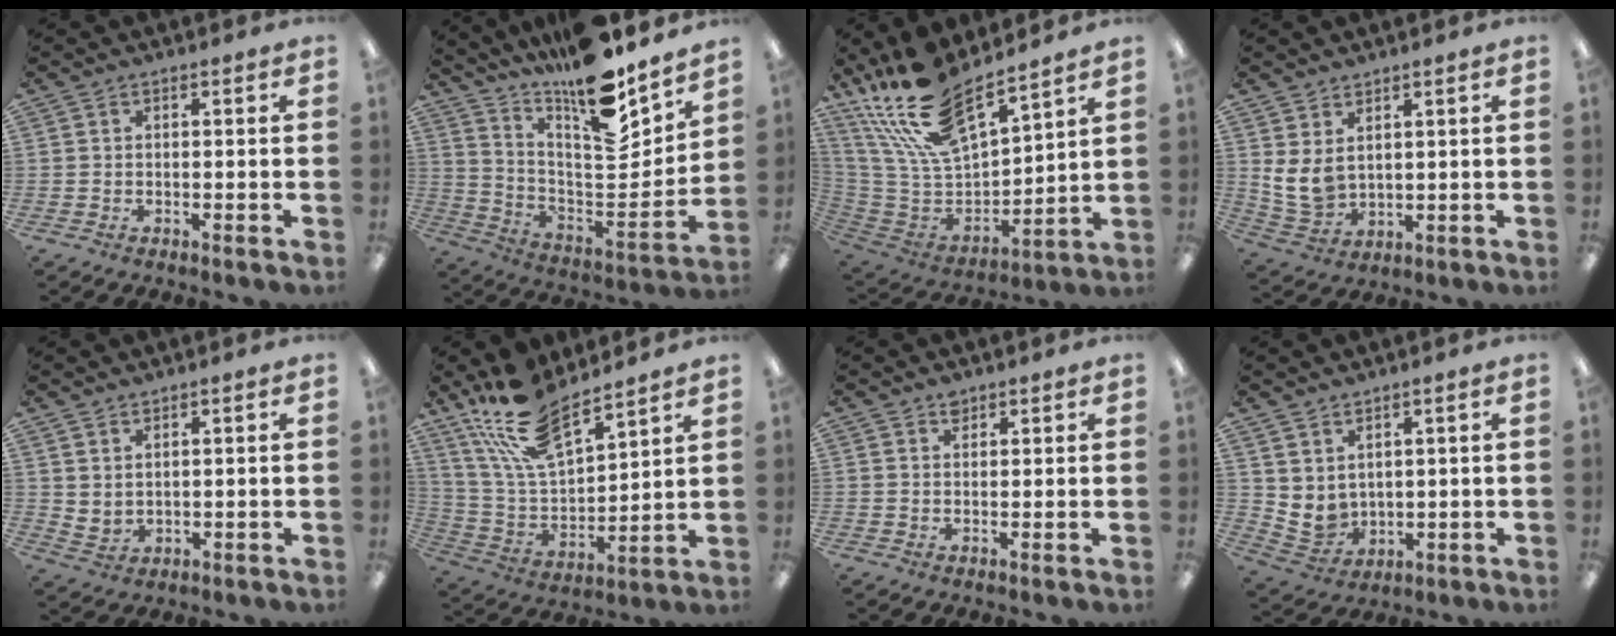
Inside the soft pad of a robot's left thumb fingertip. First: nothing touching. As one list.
[{"total": 17.4, "force": [14.0, 3.5, 9.7], "torque": [-0.167, -0.125, 0.235]}, {"total": 22.1, "force": [17.1, 8.0, 11.4], "torque": [-0.246, -0.106, 0.307]}, {"total": 7.2, "force": [3.0, 5.0, 4.2], "torque": [-0.112, -0.018, 0.058]}, {"total": 2.8, "force": [2.7, 0.6, 0.3], "torque": [-0.010, -0.018, 0.052]}, {"total": 18.3, "force": [14.2, 6.9, 9.1], "torque": [-0.197, -0.073, 0.261]}, {"total": 1.8, "force": [1.5, 0.9, 0.5], "torque": [-0.004, -0.006, 0.027]}, {"total": 5.0, "force": [3.3, 3.6, 1.2], "torque": [-0.036, -0.027, 0.067]}]